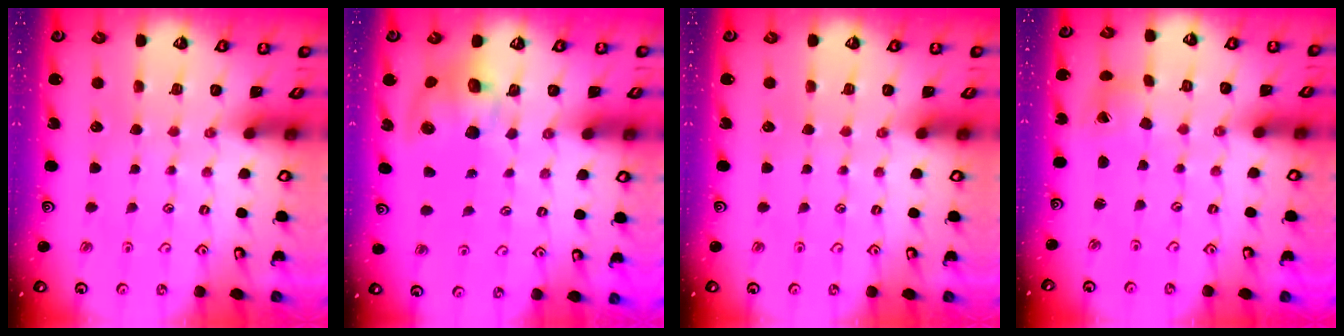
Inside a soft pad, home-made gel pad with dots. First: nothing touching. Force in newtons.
{"total": 10.5, "press": 10.4, "slide": 1.8}
{"total": 0.0}
{"total": 2.0, "press": 2.0, "slide": 0.3}